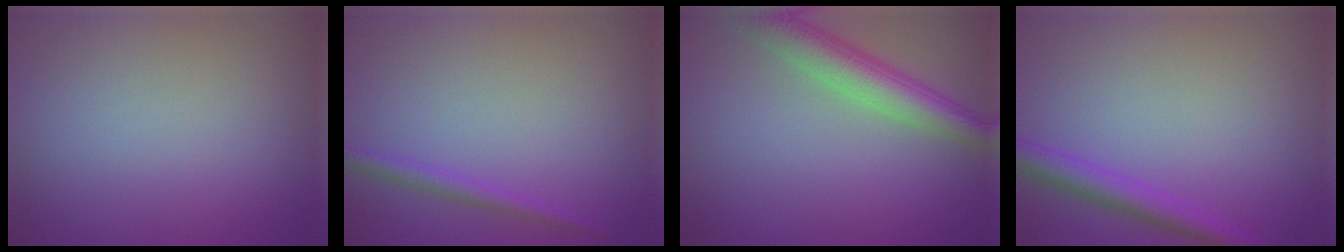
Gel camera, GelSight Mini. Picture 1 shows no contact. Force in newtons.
{"total": 1.5, "press": 1.5, "slide": 0.1}
{"total": 5.2, "press": 5.2, "slide": 0.2}
{"total": 2.7, "press": 2.7, "slide": 0.2}